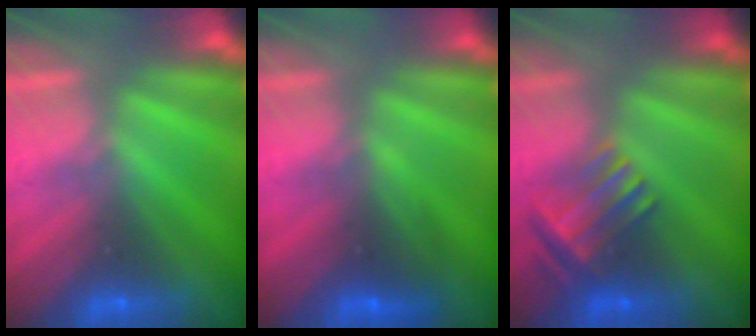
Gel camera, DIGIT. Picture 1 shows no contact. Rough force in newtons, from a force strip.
{"total": 2.7}
{"total": 3.5}